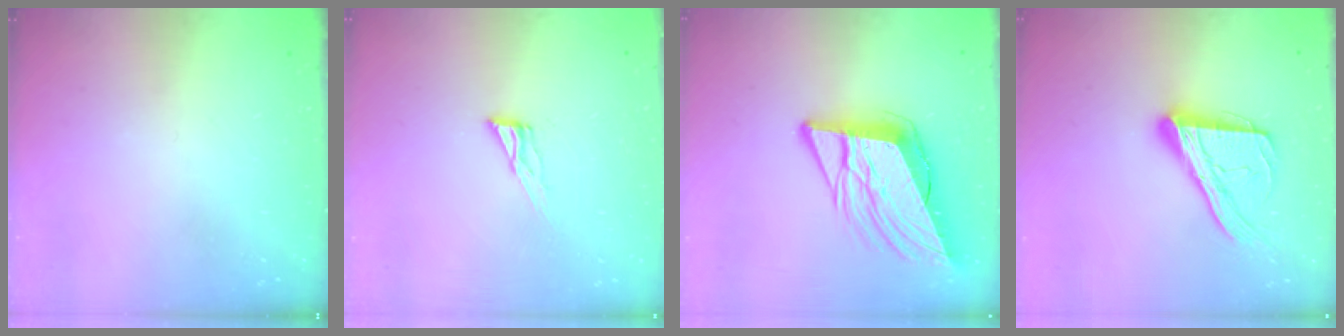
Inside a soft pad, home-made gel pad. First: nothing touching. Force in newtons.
{"total": 6.7, "press": 6.6, "slide": 0.4}
{"total": 15.9, "press": 15.3, "slide": 4.3}
{"total": 17.9, "press": 17.8, "slide": 1.6}